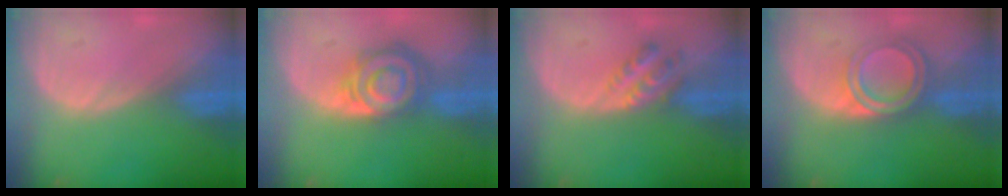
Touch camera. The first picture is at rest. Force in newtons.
{"total": 8.0, "press": 7.1, "slide": 3.6}
{"total": 4.5, "press": 3.8, "slide": 2.5}
{"total": 6.0, "press": 5.2, "slide": 3.0}